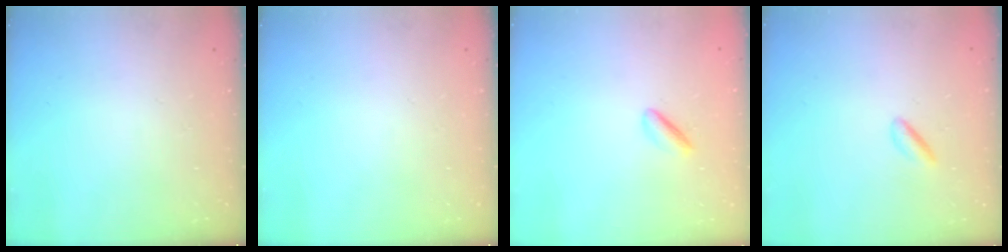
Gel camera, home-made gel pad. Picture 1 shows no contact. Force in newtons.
{"total": 0.0}
{"total": 1.8, "press": 1.7, "slide": 0.6}
{"total": 1.9, "press": 1.7, "slide": 0.7}